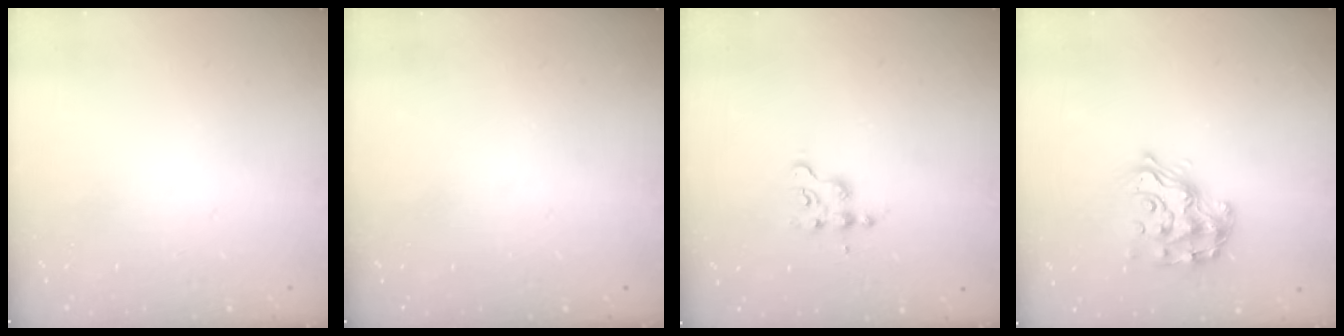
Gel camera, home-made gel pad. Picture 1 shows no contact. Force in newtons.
{"total": 0.0}
{"total": 3.0, "press": 3.0, "slide": 0.4}
{"total": 15.5, "press": 15.5, "slide": 0.9}